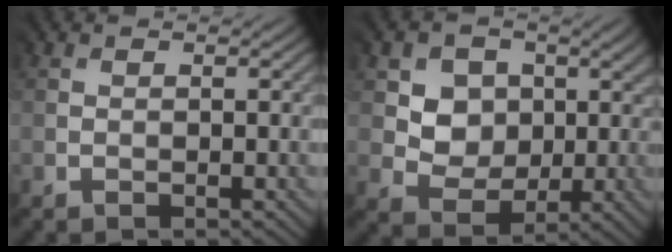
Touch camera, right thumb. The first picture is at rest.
{"total": 6.4, "force": [1.4, 5.8, 2.4], "torque": [-0.062, -0.015, 0.013]}